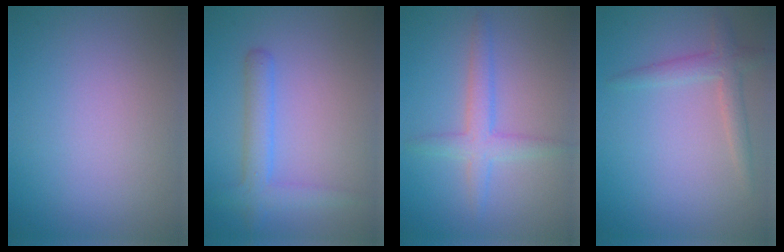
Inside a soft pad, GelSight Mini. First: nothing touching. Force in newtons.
{"total": 3.0, "press": 3.0, "slide": 0.2}
{"total": 2.7, "press": 2.7, "slide": 0.2}
{"total": 2.3, "press": 2.3, "slide": 0.1}